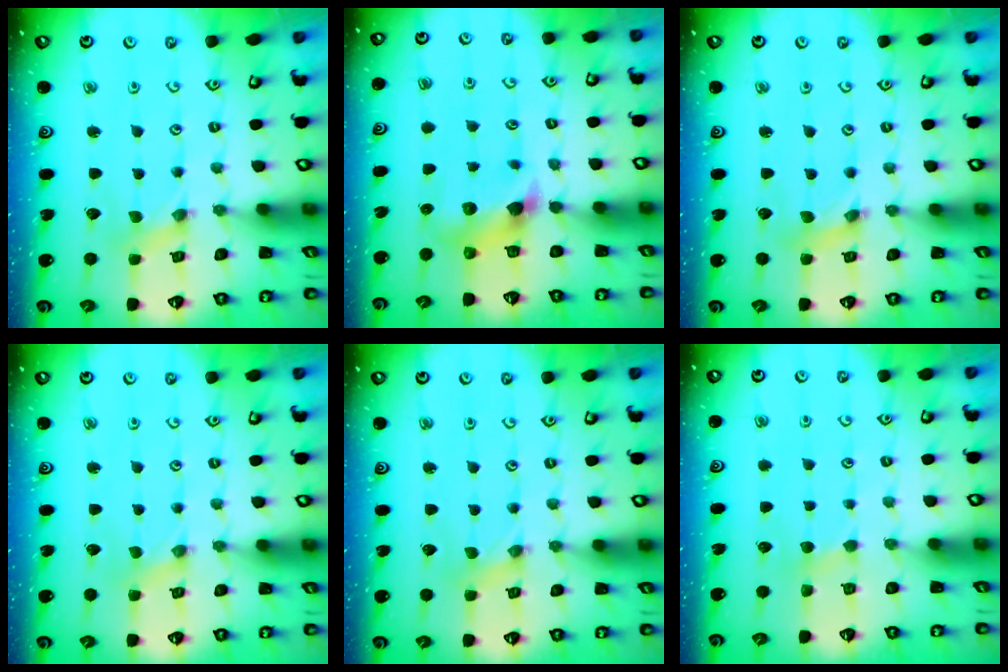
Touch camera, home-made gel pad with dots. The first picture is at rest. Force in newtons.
{"total": 6.0, "press": 6.0, "slide": 0.2}
{"total": 2.1, "press": 2.1, "slide": 0.3}
{"total": 0.0}
{"total": 0.0}
{"total": 3.2, "press": 3.2, "slide": 0.5}